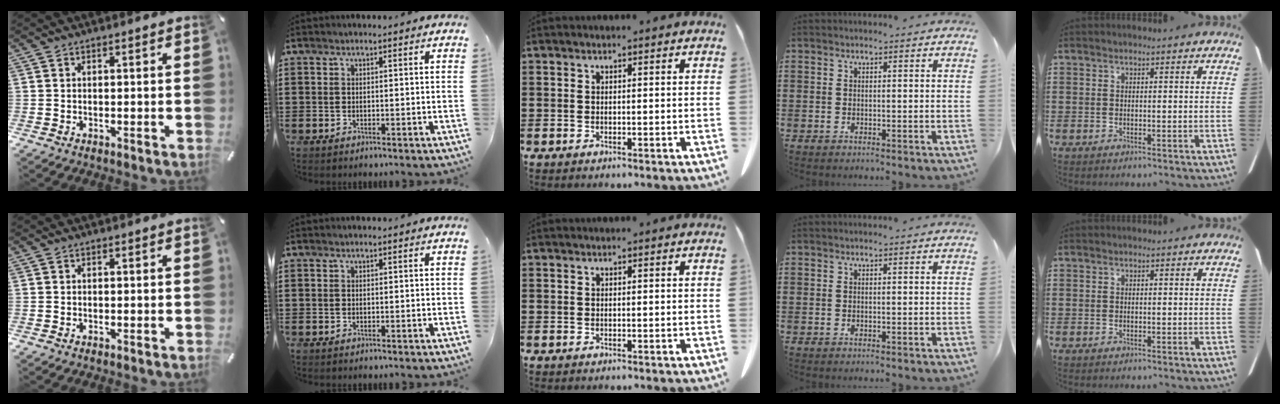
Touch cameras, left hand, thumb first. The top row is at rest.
{}